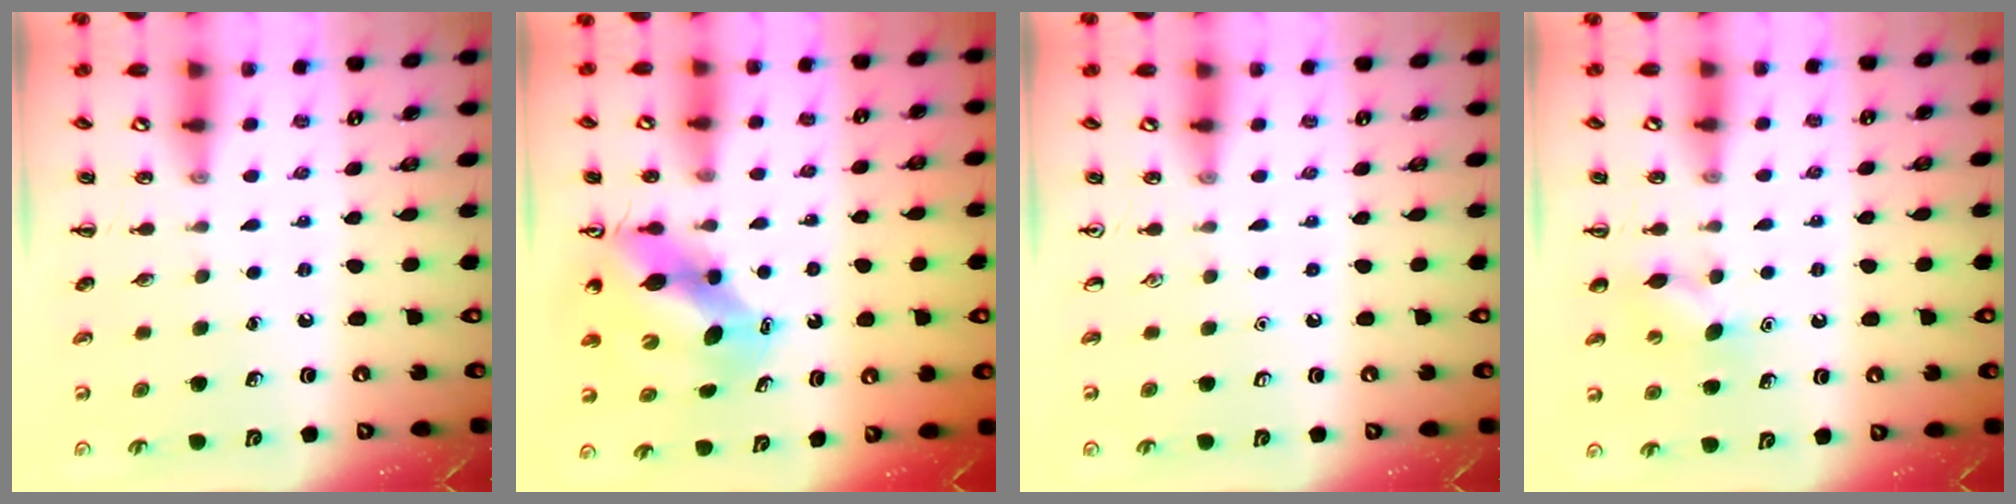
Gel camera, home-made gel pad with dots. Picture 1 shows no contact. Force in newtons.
{"total": 9.6, "press": 9.1, "slide": 2.8}
{"total": 0.0}
{"total": 6.3, "press": 6.1, "slide": 1.8}